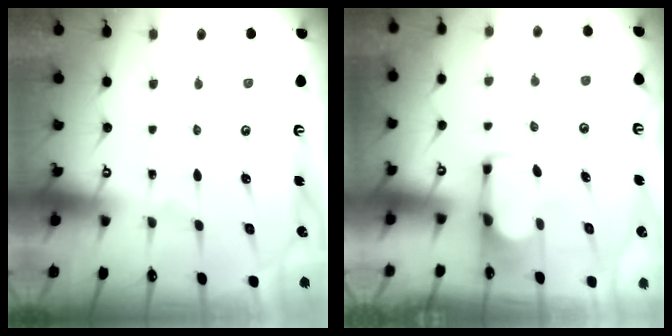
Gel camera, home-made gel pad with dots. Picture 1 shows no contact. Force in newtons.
{"total": 1.9, "press": 1.7, "slide": 0.7}